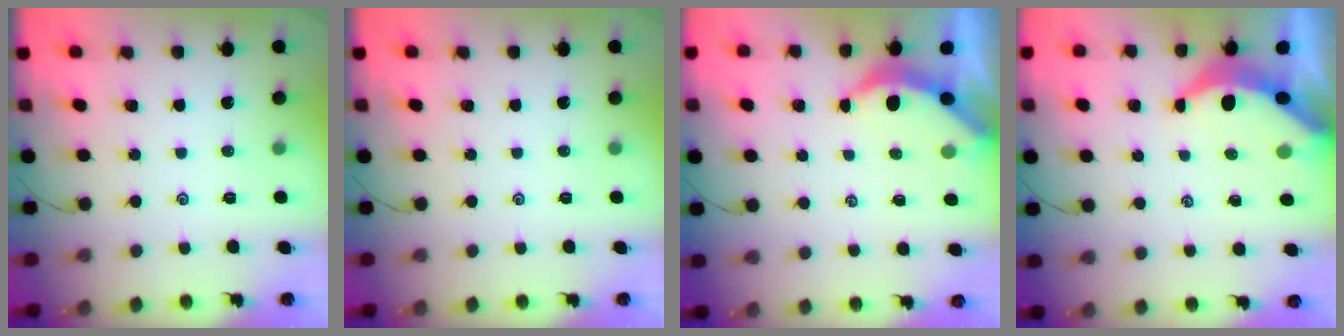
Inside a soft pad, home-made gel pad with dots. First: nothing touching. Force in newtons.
{"total": 0.0}
{"total": 3.8, "press": 3.7, "slide": 0.5}
{"total": 5.4, "press": 5.4, "slide": 0.6}